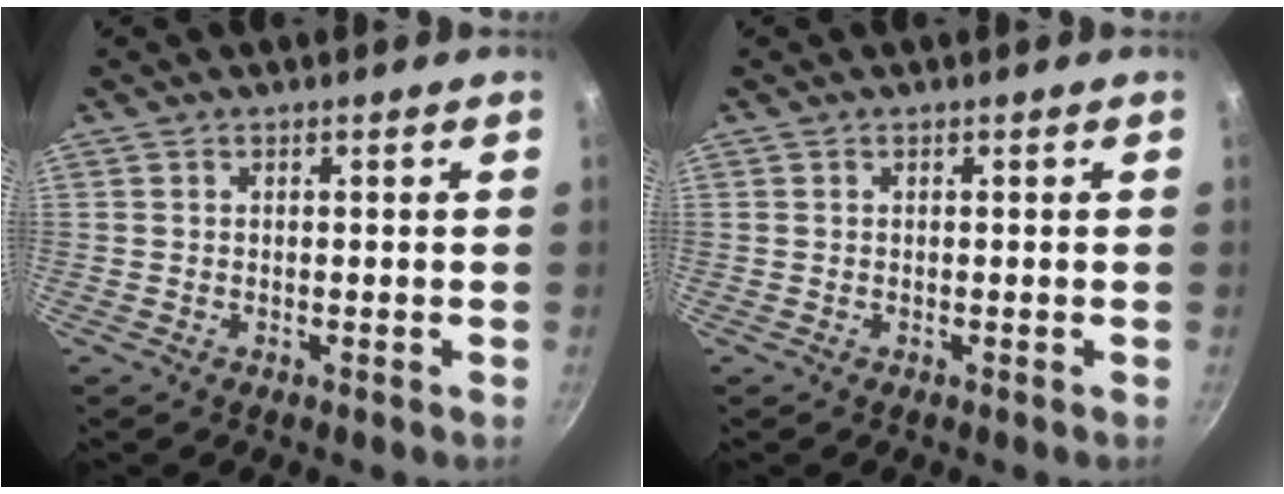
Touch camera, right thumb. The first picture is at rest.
{"total": 0.0}